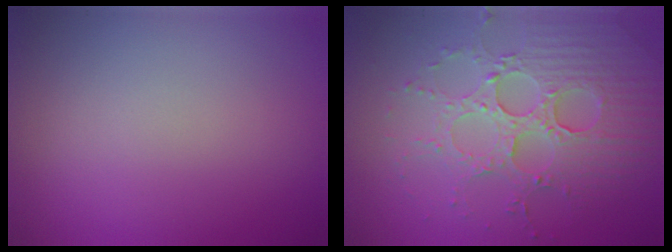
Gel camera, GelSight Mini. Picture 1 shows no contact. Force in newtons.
{"total": 5.1, "press": 4.5, "slide": 2.3}